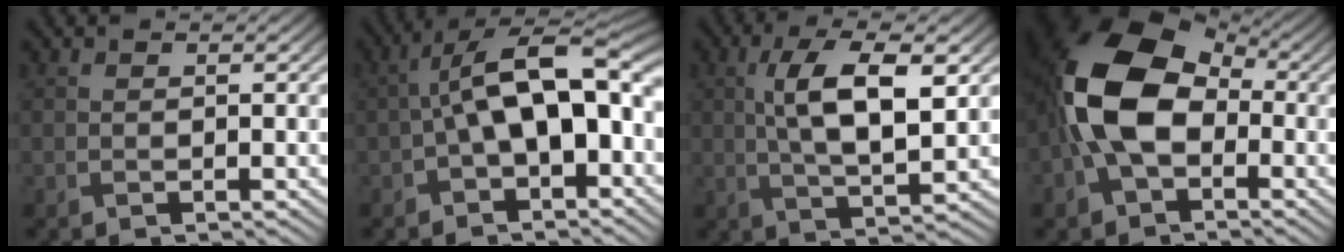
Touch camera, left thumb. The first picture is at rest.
{"total": 12.1, "force": [0.0, 6.3, 10.4], "torque": [-0.176, 0.018, -0.005]}
{"total": 9.2, "force": [1.6, 3.4, 8.4], "torque": [-0.160, 0.004, 0.028]}
{"total": 13.9, "force": [-1.0, 9.1, 10.4], "torque": [-0.234, 0.008, -0.035]}